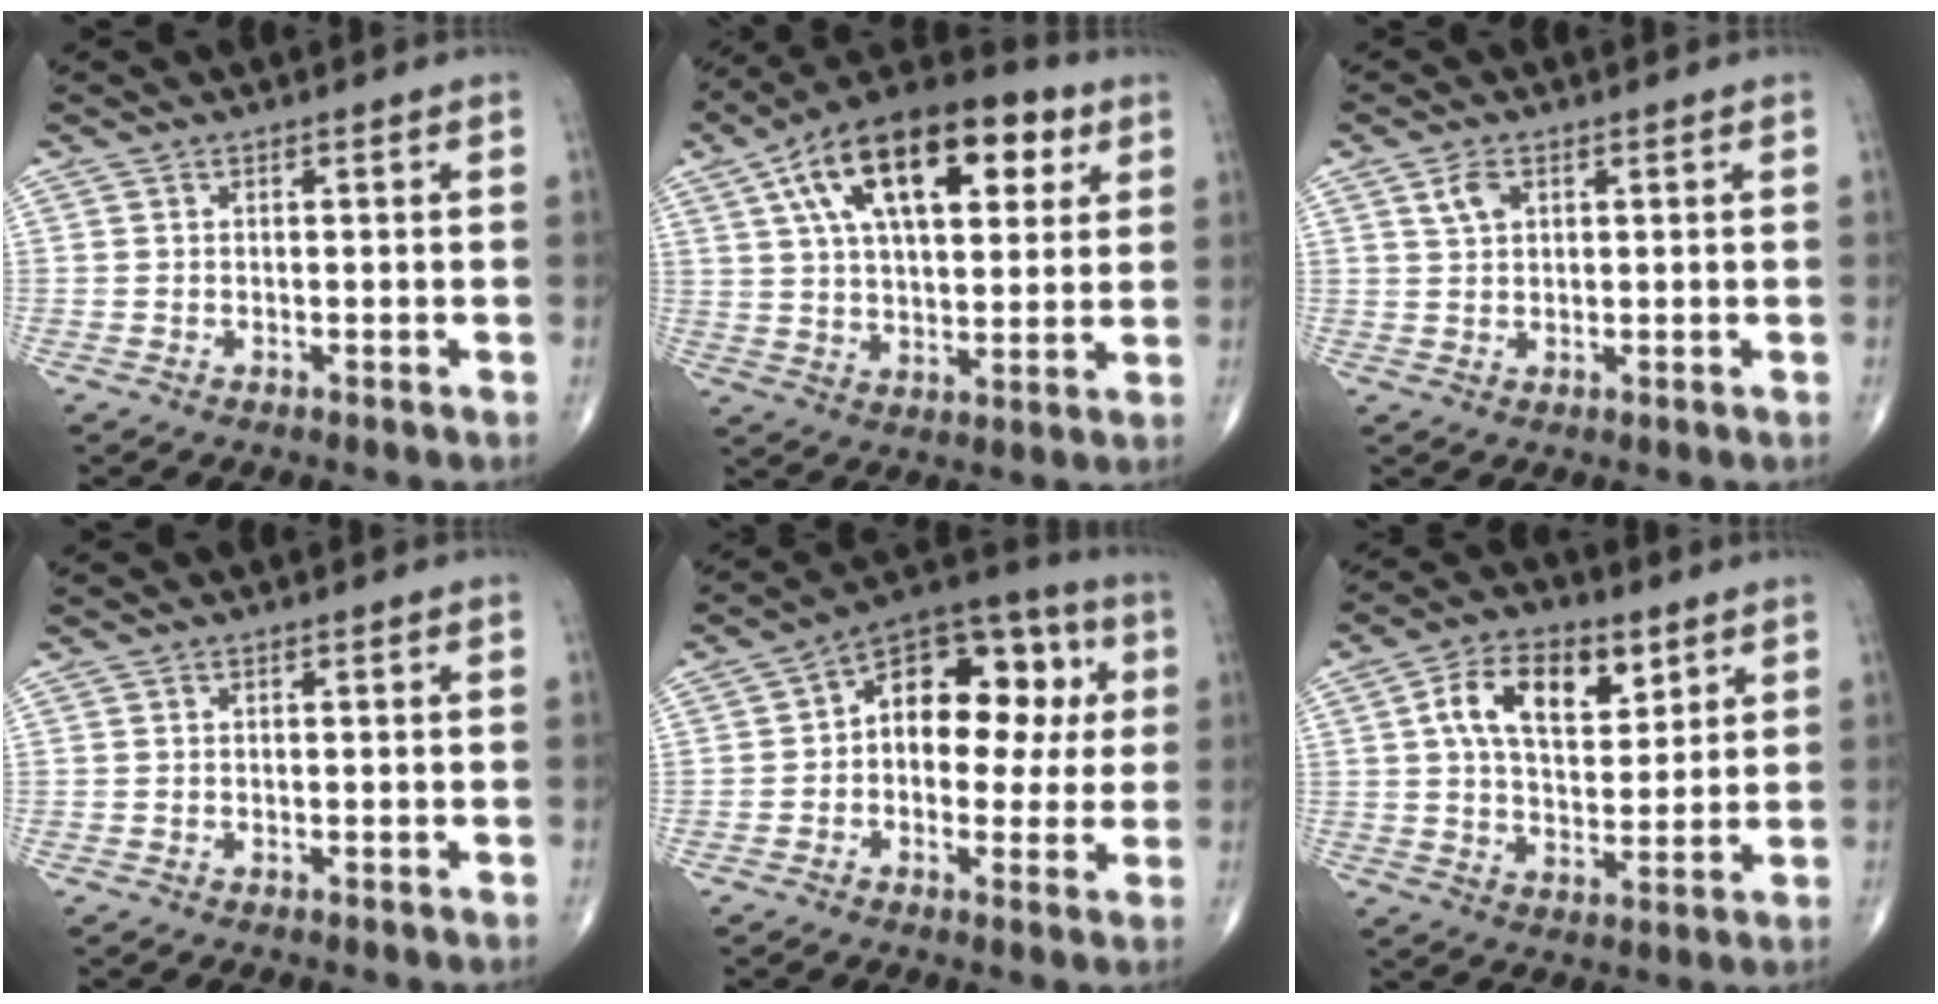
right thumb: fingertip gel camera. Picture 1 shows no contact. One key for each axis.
{"total": 23.2, "fx": 9.1, "fy": 11.3, "fz": 18.0, "tx": -0.281, "ty": 0.004, "tz": 0.146}
{"total": 3.2, "fx": 1.5, "fy": 2.0, "fz": 2.1, "tx": -0.037, "ty": -0.001, "tz": 0.030}
{"total": 0.0}
{"total": 16.6, "fx": 2.2, "fy": 10.5, "fz": 12.7, "tx": -0.127, "ty": 0.039, "tz": 0.022}
{"total": 13.7, "fx": 5.2, "fy": 7.9, "fz": 9.9, "tx": -0.138, "ty": -0.011, "tz": 0.090}